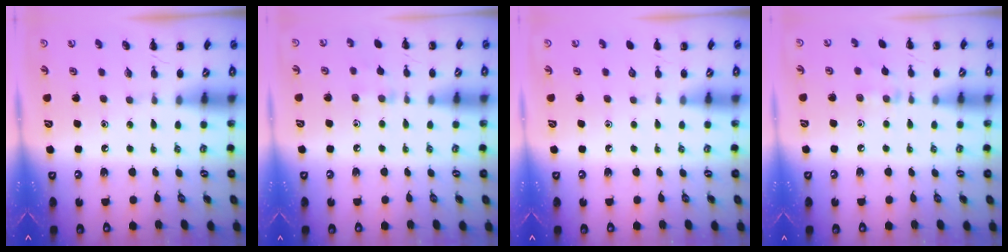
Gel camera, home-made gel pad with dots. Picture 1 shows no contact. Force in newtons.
{"total": 6.7, "press": 6.4, "slide": 1.8}
{"total": 0.0}
{"total": 5.6, "press": 5.3, "slide": 1.8}